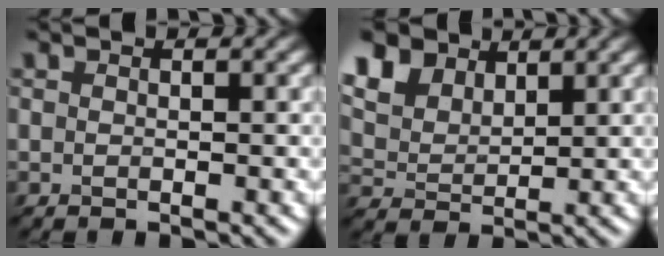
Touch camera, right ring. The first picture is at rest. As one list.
[{"total": 5.5, "force": [4.3, 2.8, 1.8], "torque": [-0.097, 0.007, 0.115]}]